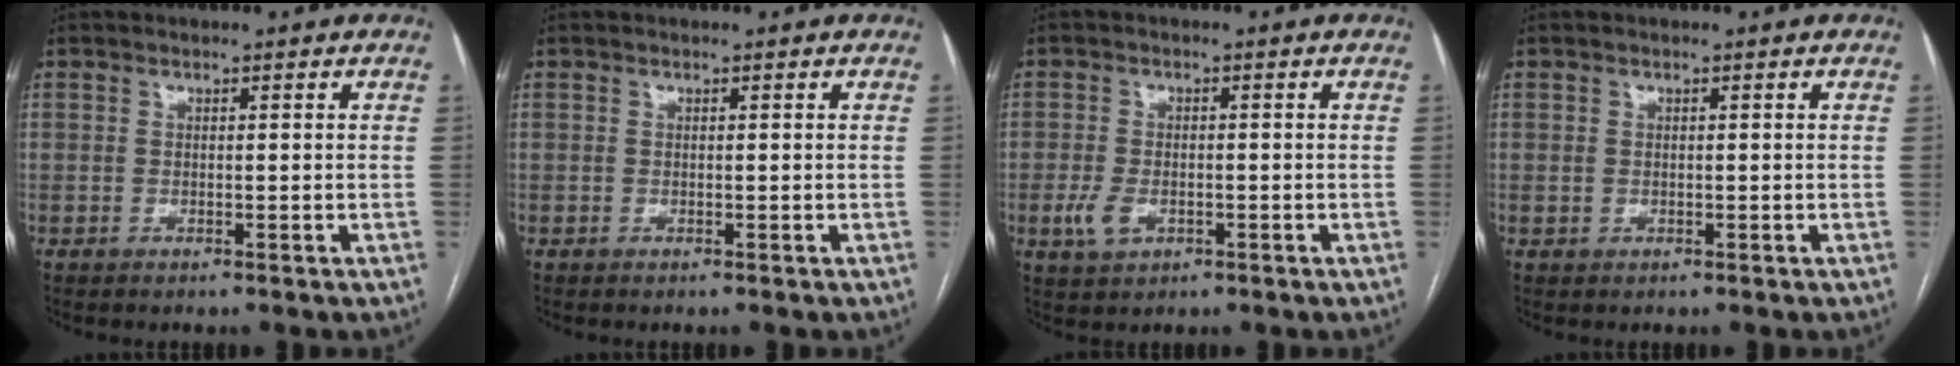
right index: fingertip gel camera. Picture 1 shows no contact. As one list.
[{"total": 0.0}, {"total": 4.0, "force": [-1.4, 2.4, 2.9], "torque": [-0.064, -0.001, -0.019]}, {"total": 0.6, "force": [-0.1, 0.5, 0.2], "torque": [-0.004, 0.000, 0.000]}]